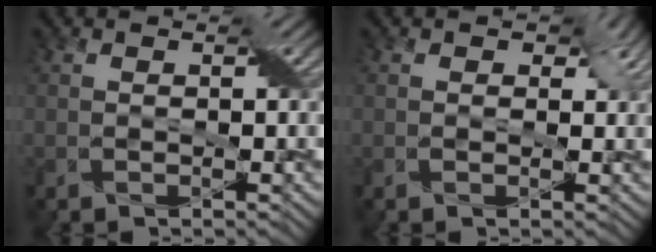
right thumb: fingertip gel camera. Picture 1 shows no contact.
{"total": 2.7, "force": [0.8, 2.1, 1.4], "torque": [-0.019, -0.003, 0.007]}